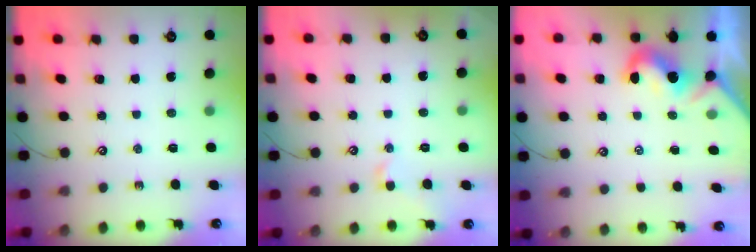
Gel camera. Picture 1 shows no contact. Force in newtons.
{"total": 1.0, "press": 0.9, "slide": 0.4}
{"total": 2.0, "press": 2.0, "slide": 0.6}